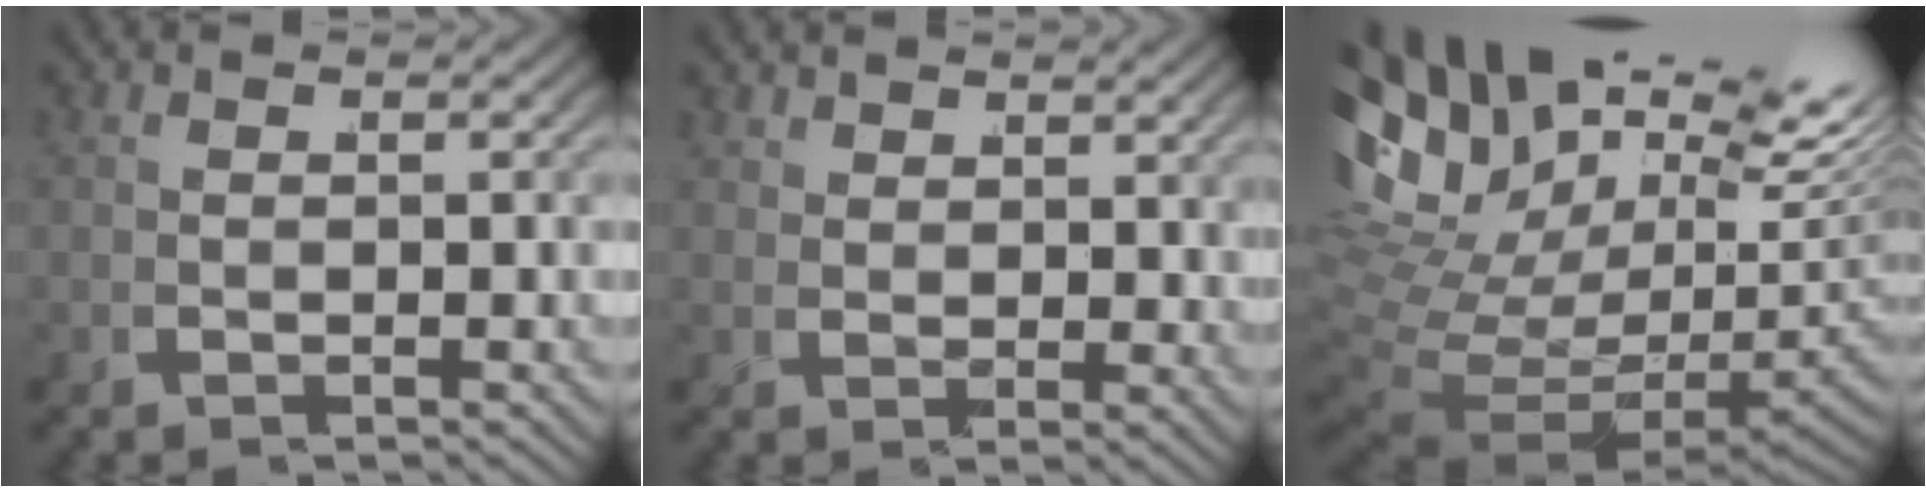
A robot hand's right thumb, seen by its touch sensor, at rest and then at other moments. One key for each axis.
{"total": 2.4, "fx": 2.3, "fy": 0.5, "fz": 0.2, "tx": 0.001, "ty": -0.007, "tz": 0.045}
{"total": 18.0, "fx": 1.9, "fy": 12.8, "fz": 12.5, "tx": -0.238, "ty": -0.018, "tz": 0.028}